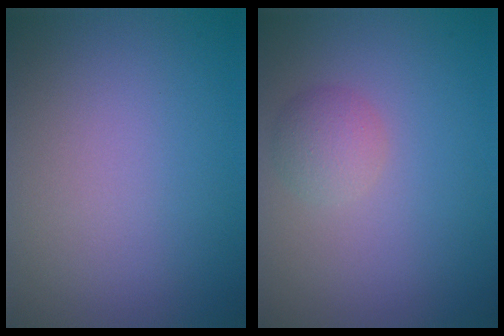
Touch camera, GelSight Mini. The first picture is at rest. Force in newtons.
{"total": 2.1, "press": 2.1, "slide": 0.1}